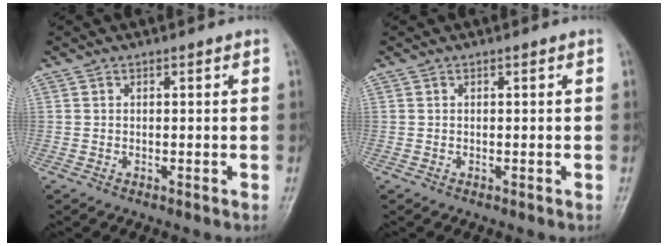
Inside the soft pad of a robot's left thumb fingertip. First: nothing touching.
{"total": 0.0}